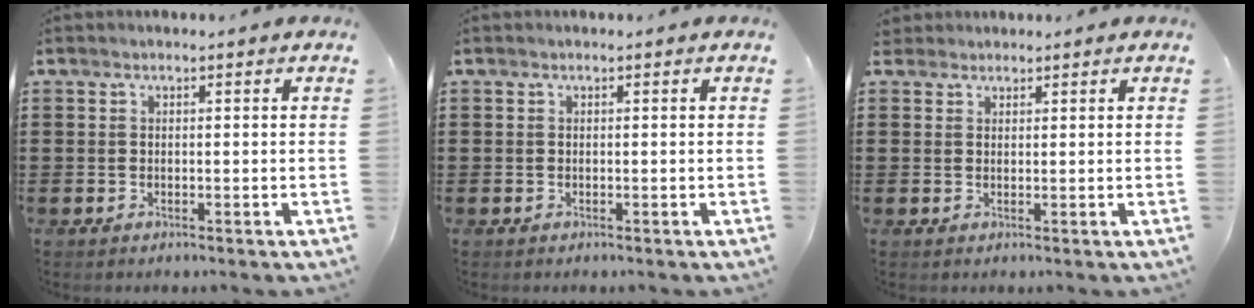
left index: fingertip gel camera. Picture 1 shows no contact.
{"total": 0.0}
{"total": 1.5, "force": [1.4, 0.7, 0.1], "torque": [-0.006, 0.004, 0.028]}